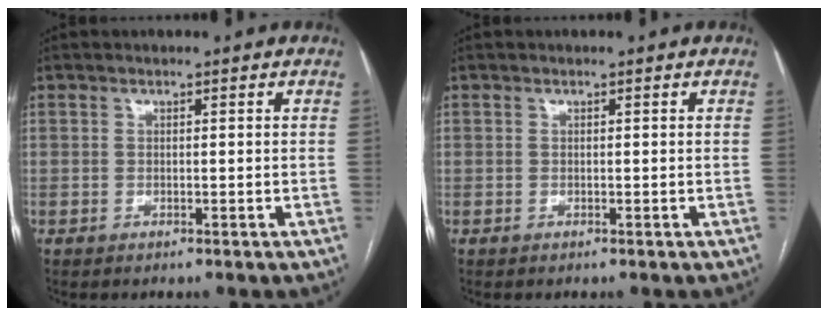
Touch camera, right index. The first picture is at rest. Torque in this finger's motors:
{"motor_torque": [0.10, 0.10, 0.02, 0.00]}